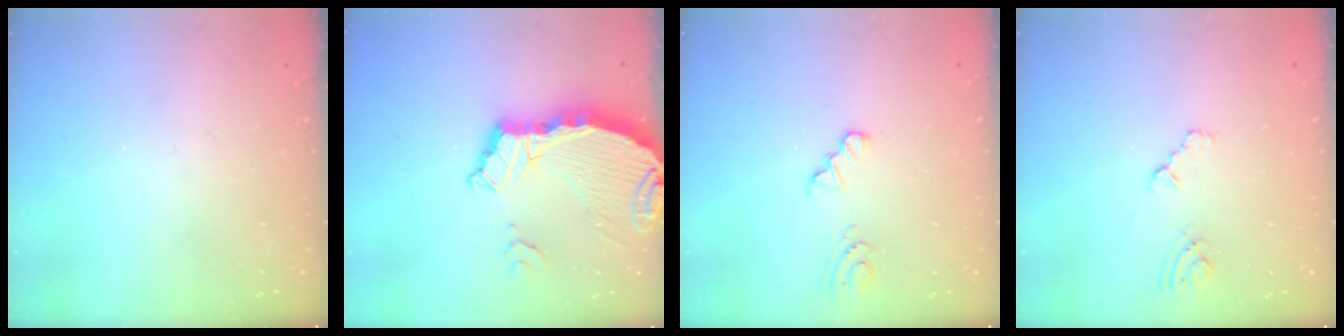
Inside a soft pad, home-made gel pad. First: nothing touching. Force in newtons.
{"total": 7.5, "press": 7.5, "slide": 0.7}
{"total": 1.2, "press": 1.2, "slide": 0.2}
{"total": 2.1, "press": 2.1, "slide": 0.4}